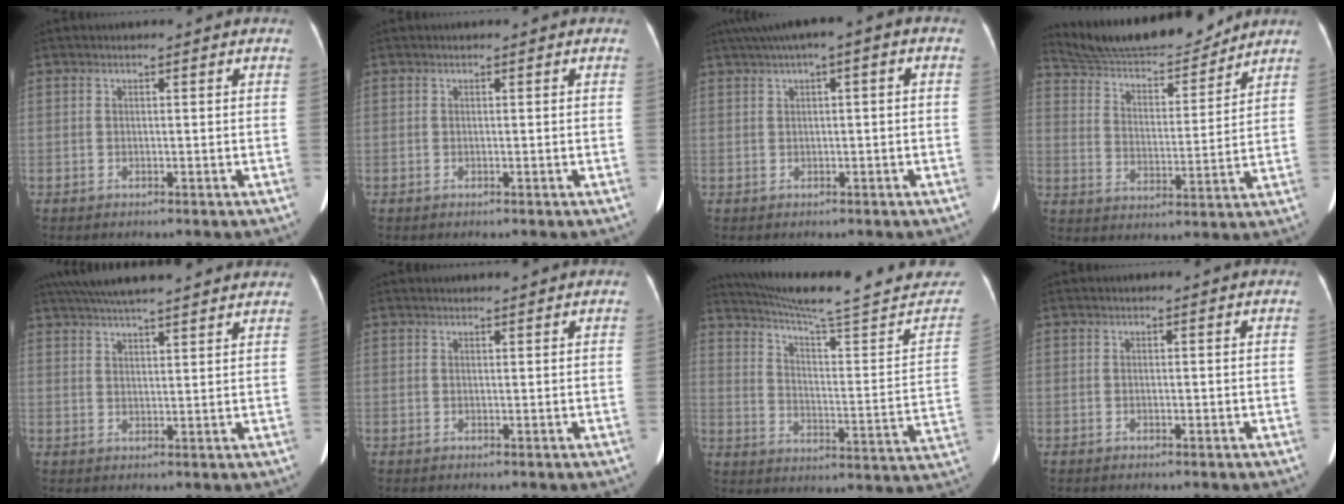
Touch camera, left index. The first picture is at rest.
{"total": 0.0}
{"total": 5.6, "force": [1.9, 1.0, 5.1], "torque": [-0.093, 0.032, 0.029]}
{"total": 15.8, "force": [14.8, 2.4, 5.0], "torque": [-0.089, 0.001, 0.242]}
{"total": 17.9, "force": [15.6, 2.6, 8.4], "torque": [-0.142, 0.053, 0.219]}
{"total": 1.6, "force": [1.5, 0.2, 0.6], "torque": [-0.006, 0.015, 0.023]}
{"total": 28.3, "force": [25.5, 1.9, 12.0], "torque": [-0.178, -0.080, 0.328]}
{"total": 0.5, "force": [-0.5, 0.1, 0.2], "torque": [-0.004, -0.003, -0.006]}